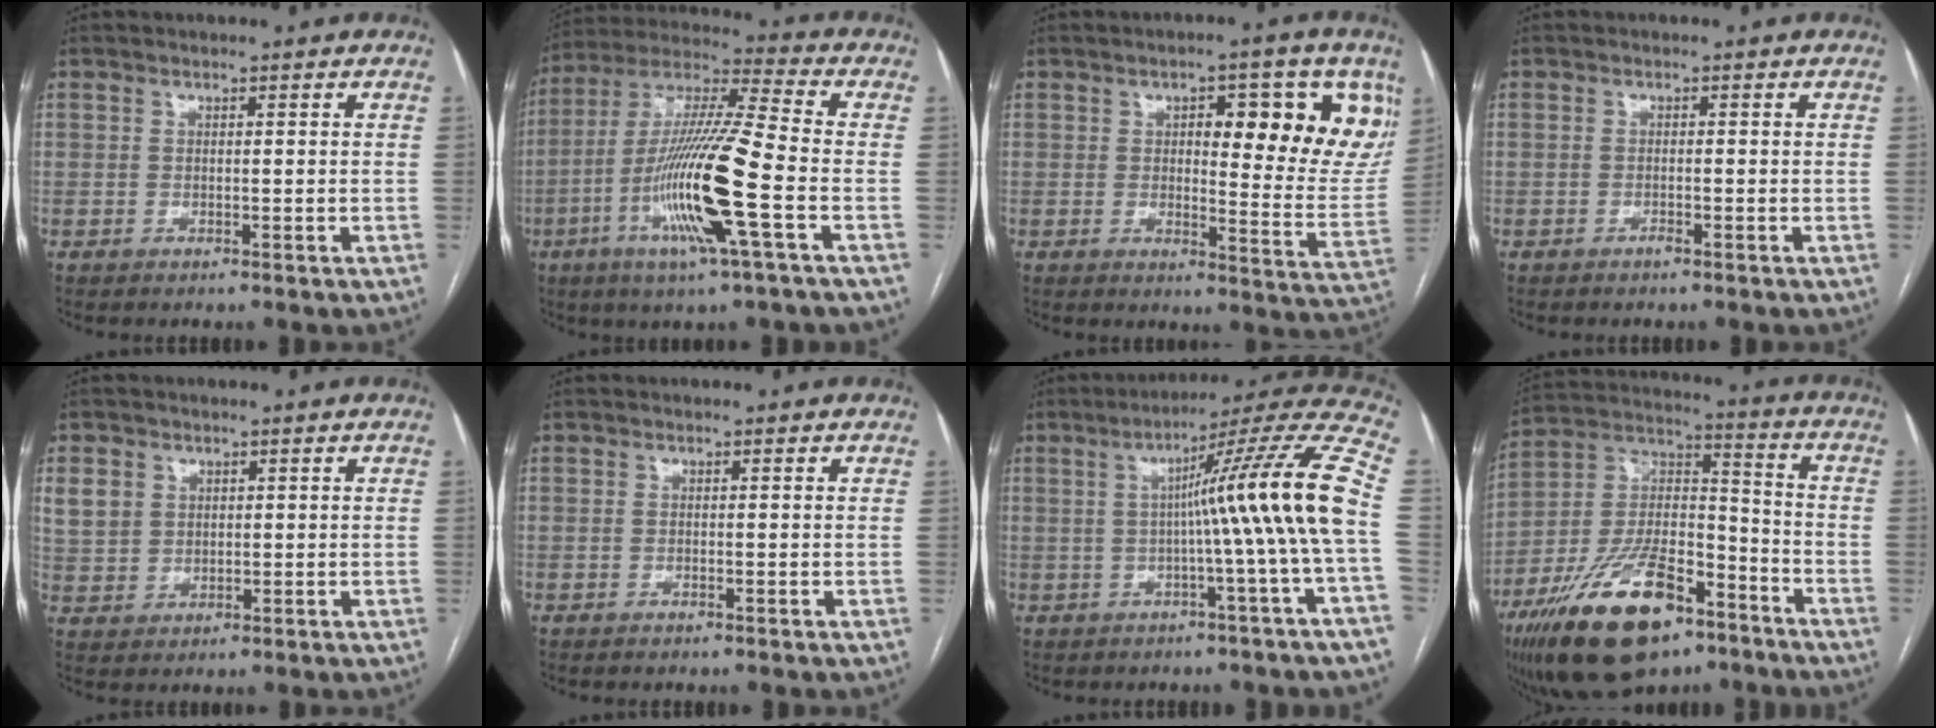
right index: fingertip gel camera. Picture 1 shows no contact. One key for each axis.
{"total": 17.3, "fx": -5.2, "fy": 0.1, "fz": 16.5, "tx": -0.328, "ty": -0.012, "tz": -0.104}
{"total": 15.2, "fx": 6.2, "fy": 4.5, "fz": 13.1, "tx": -0.144, "ty": -0.003, "tz": 0.076}
{"total": 0.6, "fx": -0.5, "fy": 0.1, "fz": 0.3, "tx": -0.007, "ty": 0.000, "tz": -0.007}
{"total": 7.0, "fx": 2.6, "fy": 6.1, "fz": 2.4, "tx": -0.064, "ty": 0.013, "tz": 0.063}
{"total": 0.0}
{"total": 15.8, "fx": -0.6, "fy": -2.6, "fz": 15.6, "tx": -0.200, "ty": 0.021, "tz": -0.016}
{"total": 22.2, "fx": -14.0, "fy": 8.9, "fz": 14.9, "tx": -0.293, "ty": 0.009, "tz": -0.242}